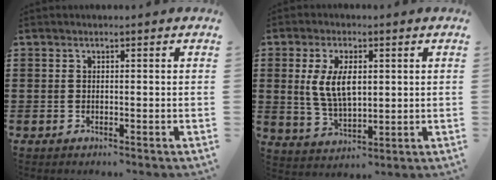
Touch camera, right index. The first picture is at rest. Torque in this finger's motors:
{"motor_torque": [0.90, -0.46, 0.37, 0.17]}